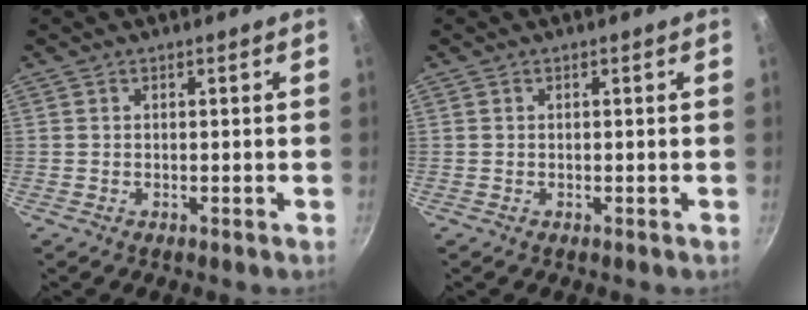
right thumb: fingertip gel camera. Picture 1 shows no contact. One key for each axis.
{"total": 0.0}